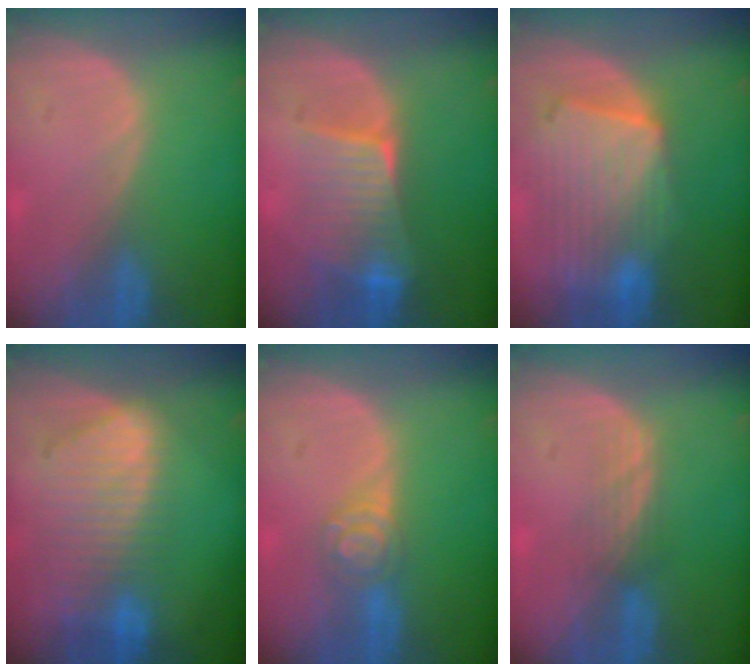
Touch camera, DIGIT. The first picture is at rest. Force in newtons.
{"total": 6.5, "press": 6.4, "slide": 1.5}
{"total": 10.7, "press": 9.3, "slide": 5.3}
{"total": 9.5, "press": 8.2, "slide": 4.6}
{"total": 4.1, "press": 4.0, "slide": 0.9}
{"total": 2.8, "press": 2.5, "slide": 1.2}